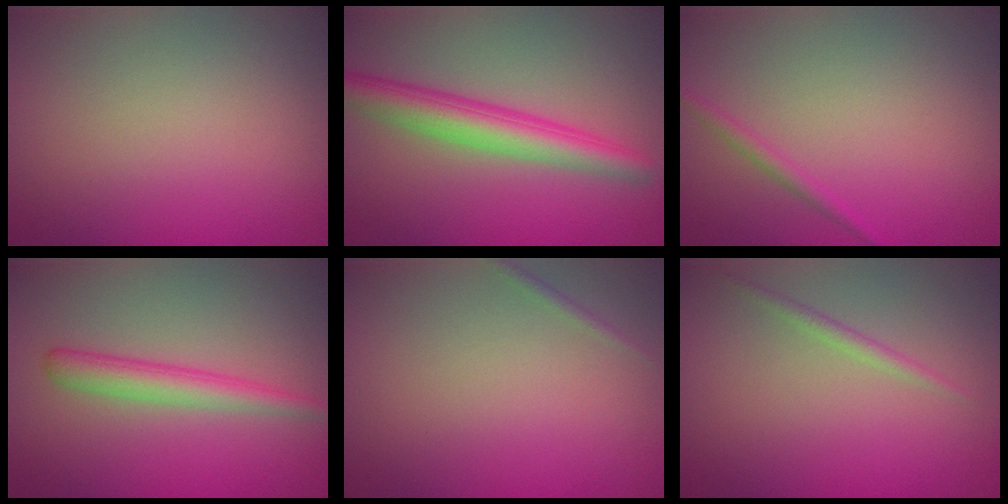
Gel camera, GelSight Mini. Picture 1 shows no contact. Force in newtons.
{"total": 4.8, "press": 4.8, "slide": 0.1}
{"total": 1.0, "press": 1.0, "slide": 0.1}
{"total": 2.8, "press": 2.8, "slide": 0.2}
{"total": 0.6, "press": 0.6, "slide": 0.0}
{"total": 0.9, "press": 0.9, "slide": 0.1}